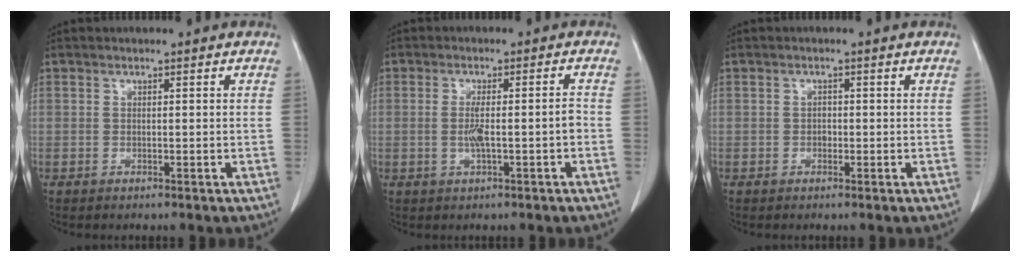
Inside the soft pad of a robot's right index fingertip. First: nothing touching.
{"total": 4.6, "force": [-1.1, 0.3, 4.4], "torque": [-0.084, 0.007, -0.014]}
{"total": 1.0, "force": [-0.3, 0.7, 0.5], "torque": [-0.005, 0.004, -0.006]}